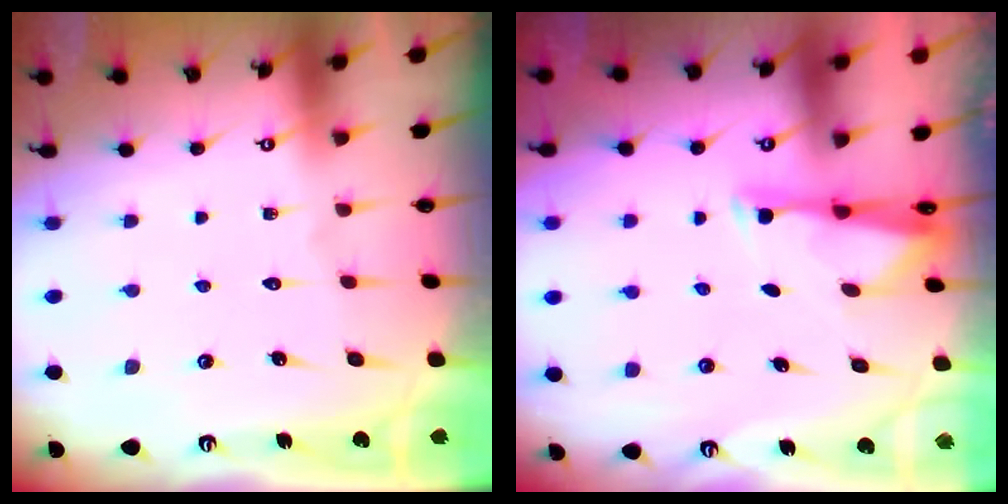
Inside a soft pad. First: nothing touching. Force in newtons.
{"total": 2.9, "press": 2.8, "slide": 0.6}